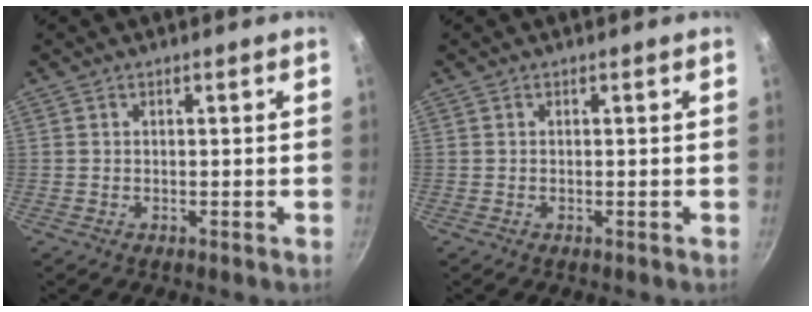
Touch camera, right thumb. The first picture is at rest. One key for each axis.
{"total": 0.0}